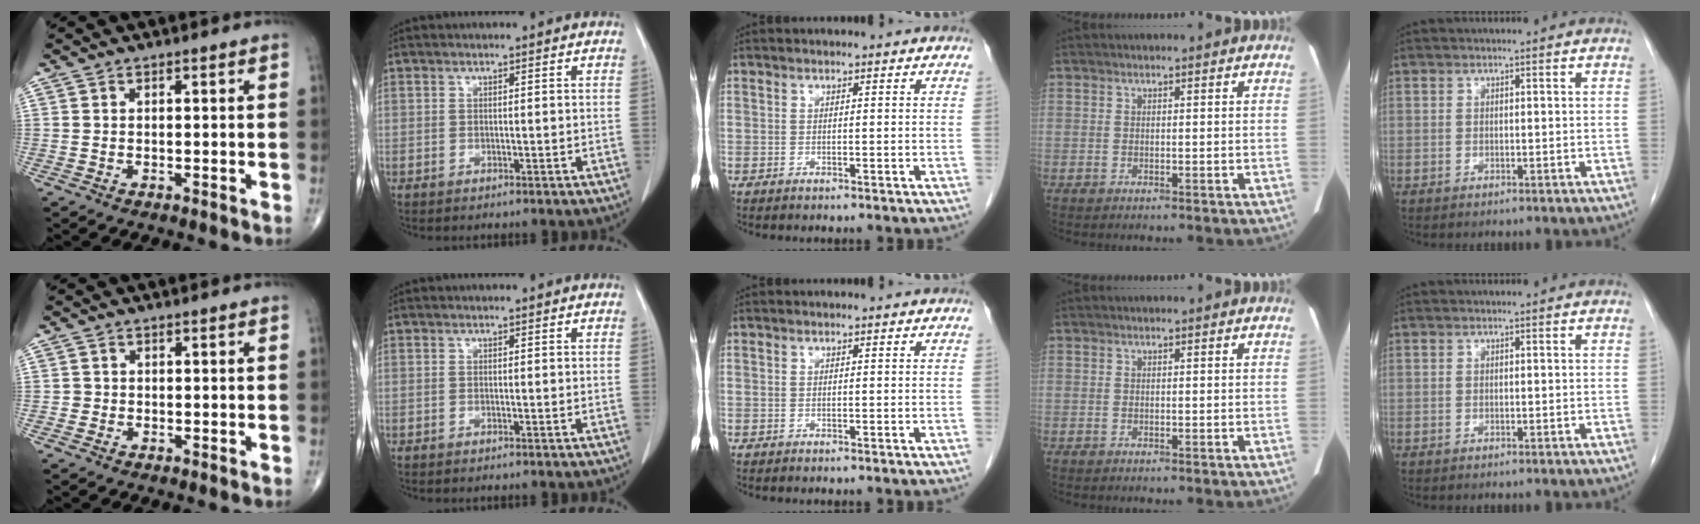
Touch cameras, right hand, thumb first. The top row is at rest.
{"thumb": {"total": 0.8, "force": [-0.2, 0.8, 0.0], "torque": [0.003, 0.004, -0.005]}}